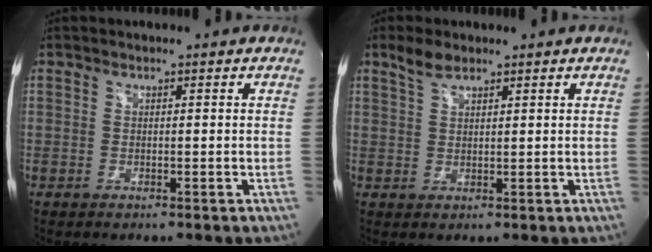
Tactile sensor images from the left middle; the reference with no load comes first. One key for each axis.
{"total": 2.9, "fx": 2.3, "fy": 0.8, "fz": 1.6, "tx": -0.043, "ty": 0.009, "tz": 0.049}